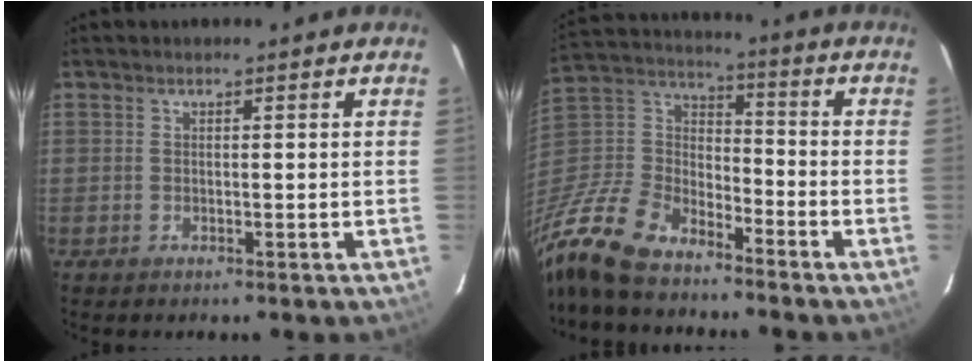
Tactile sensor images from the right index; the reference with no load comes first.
{"total": 20.4, "force": [-14.8, 9.5, 10.2], "torque": [-0.257, -0.009, -0.282]}